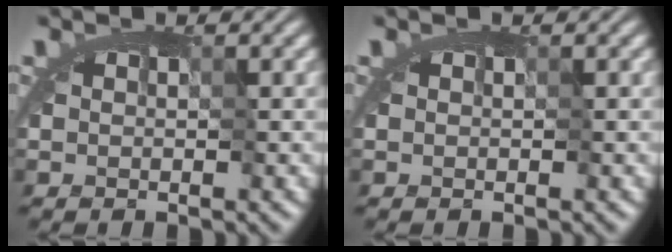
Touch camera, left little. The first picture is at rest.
{"total": 0.0}